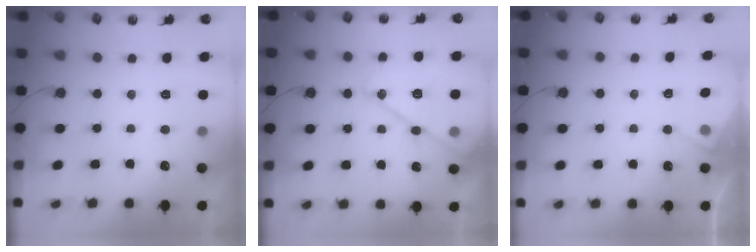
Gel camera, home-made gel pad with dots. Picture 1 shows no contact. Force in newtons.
{"total": 15.7, "press": 15.7, "slide": 1.3}
{"total": 4.9, "press": 4.8, "slide": 0.7}